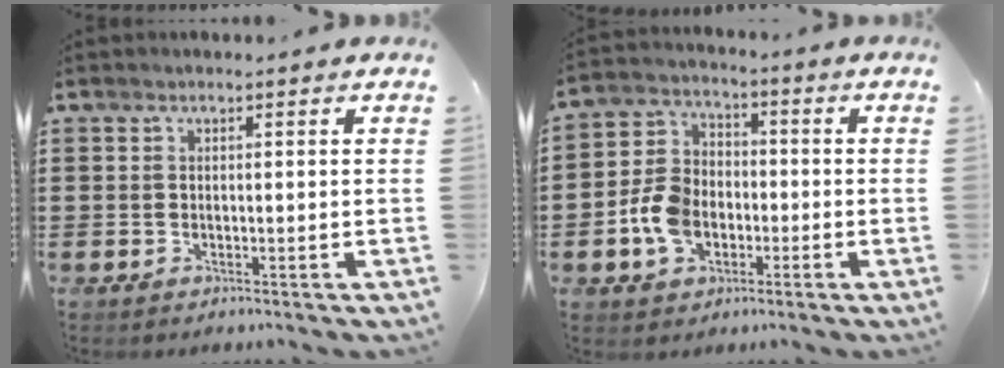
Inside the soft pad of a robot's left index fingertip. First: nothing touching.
{"total": 7.8, "force": [-2.4, 5.9, 4.5], "torque": [-0.116, 0.013, -0.050]}